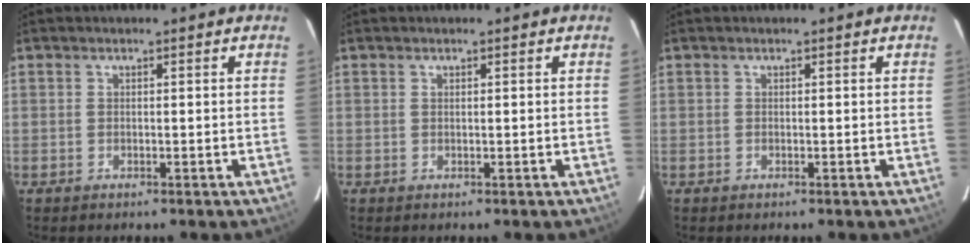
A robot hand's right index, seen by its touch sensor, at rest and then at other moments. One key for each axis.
{"total": 0.0}
{"total": 0.0}